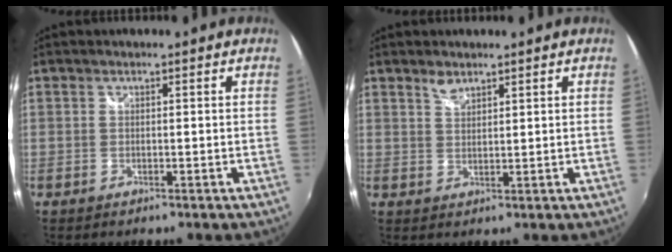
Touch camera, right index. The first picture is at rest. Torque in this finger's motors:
{"motor_torque": [0.14, 0.01, 0.07, 0.02]}